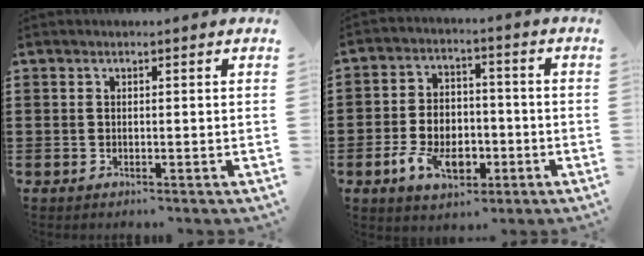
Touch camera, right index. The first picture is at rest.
{"total": 7.6, "force": [-2.9, 5.2, 4.8], "torque": [-0.109, 0.012, -0.055]}